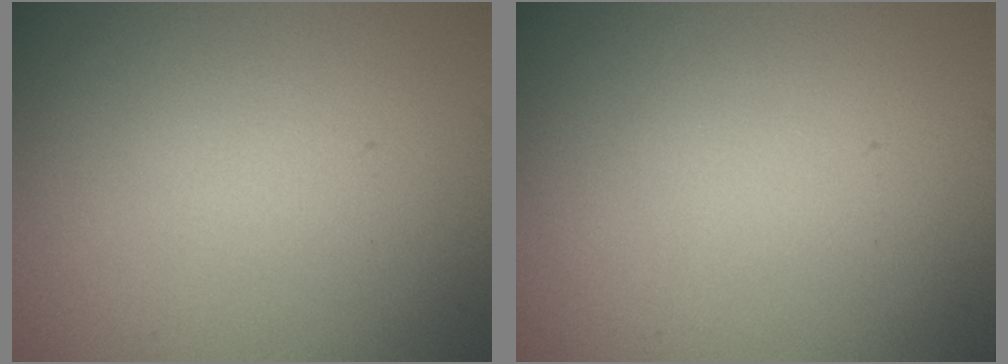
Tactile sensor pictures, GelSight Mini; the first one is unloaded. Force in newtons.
{"total": 0.0}